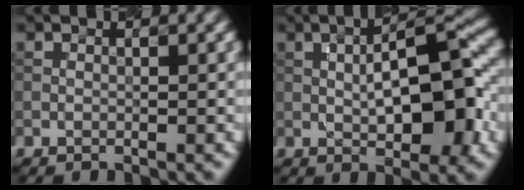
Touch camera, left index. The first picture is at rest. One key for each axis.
{"total": 9.1, "fx": 0.0, "fy": 3.0, "fz": 8.6, "tx": -0.125, "ty": 0.014, "tz": -0.001}